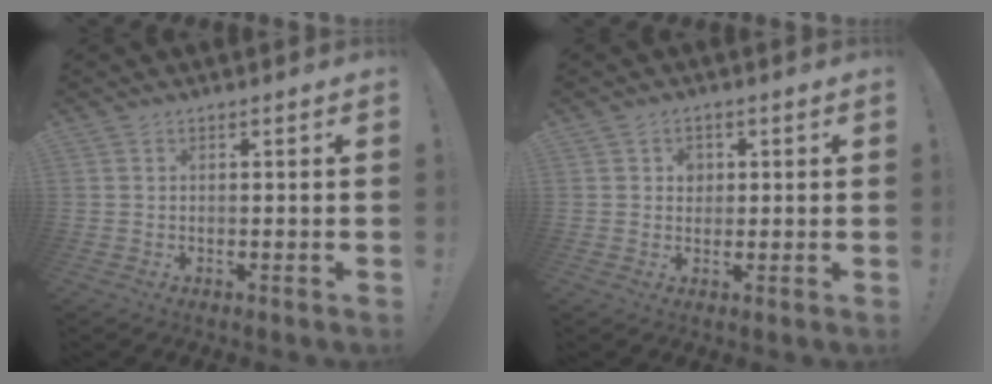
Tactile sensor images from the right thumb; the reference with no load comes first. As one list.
[{"total": 3.0, "force": [0.7, 2.7, 1.0], "torque": [-0.008, -0.002, 0.009]}]